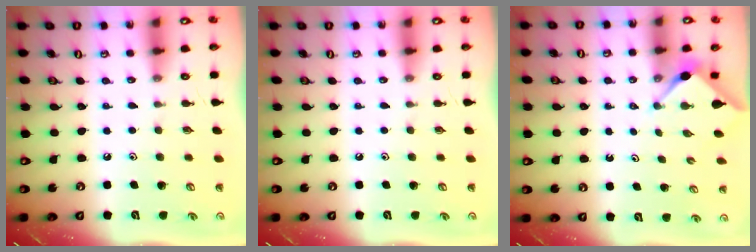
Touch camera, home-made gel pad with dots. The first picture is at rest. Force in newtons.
{"total": 0.0}
{"total": 2.9, "press": 2.8, "slide": 0.3}